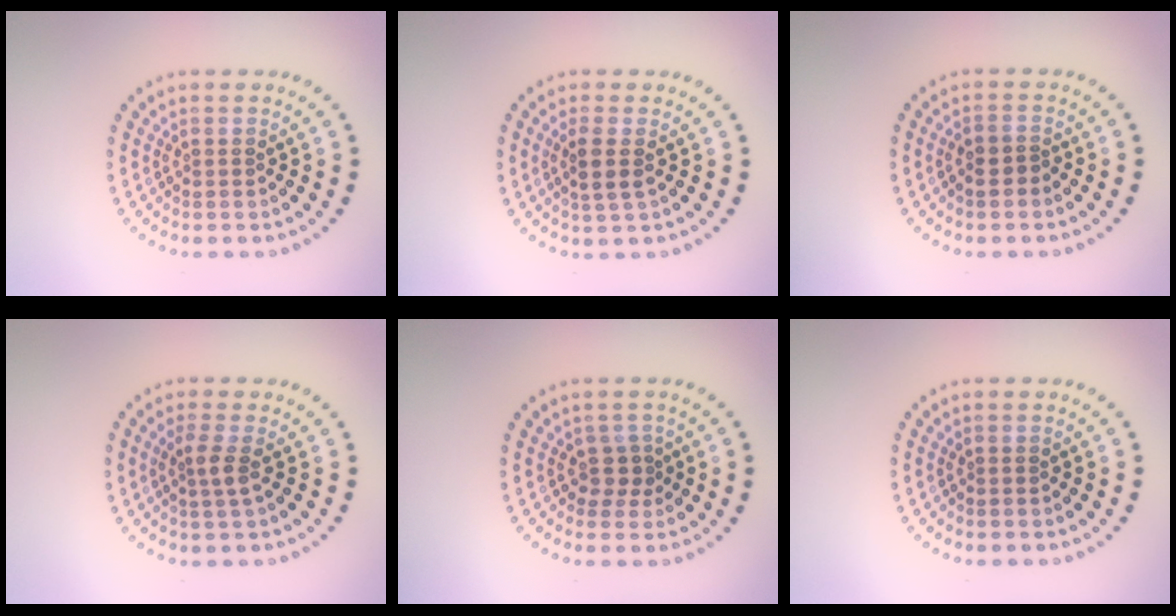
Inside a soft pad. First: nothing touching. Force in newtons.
{"total": 2.0, "press": 1.6, "slide": 1.2}
{"total": 1.6, "press": 1.4, "slide": 0.6}
{"total": 1.8, "press": 1.3, "slide": 1.2}
{"total": 1.6, "press": 1.1, "slide": 1.1}
{"total": 0.0}